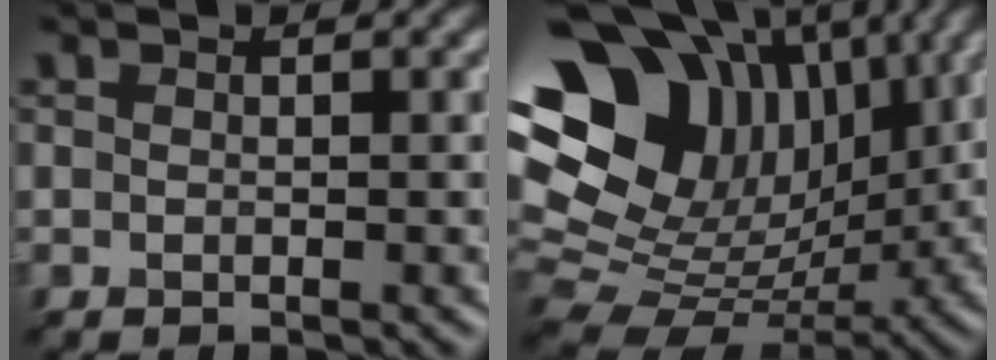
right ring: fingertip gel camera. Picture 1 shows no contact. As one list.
[{"total": 16.9, "force": [6.3, 12.5, 9.4], "torque": [-0.193, 0.034, 0.139]}]